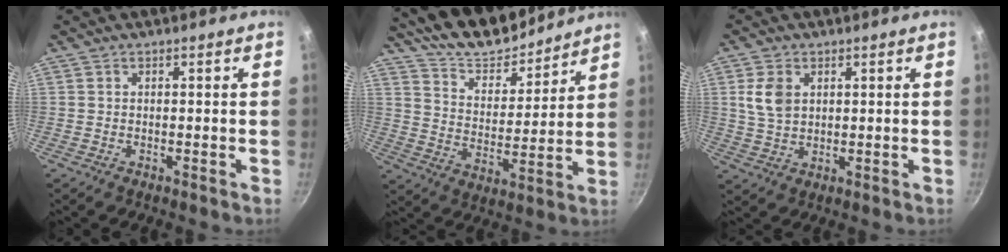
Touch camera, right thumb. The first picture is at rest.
{"total": 15.6, "force": [13.9, 5.4, 4.8], "torque": [-0.042, -0.095, 0.230]}
{"total": 6.0, "force": [1.7, 4.1, 4.0], "torque": [-0.071, -0.006, 0.035]}